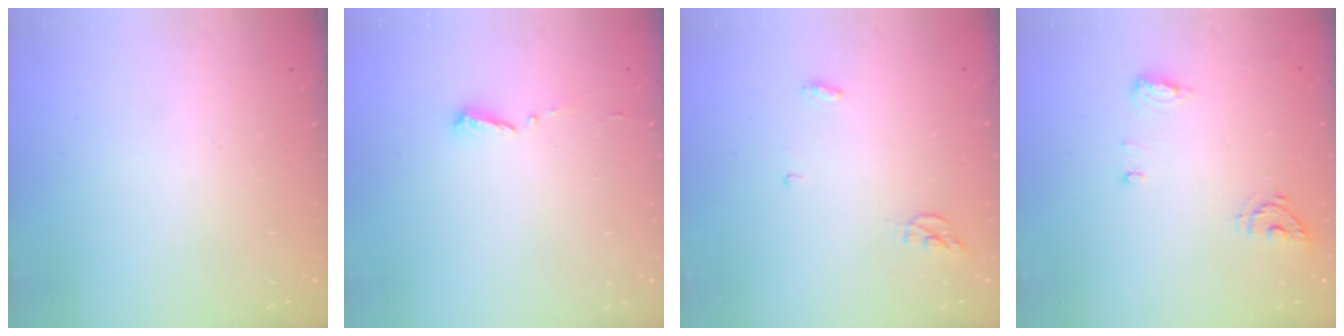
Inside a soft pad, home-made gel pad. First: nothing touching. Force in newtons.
{"total": 4.7, "press": 4.7, "slide": 0.4}
{"total": 4.9, "press": 4.9, "slide": 0.2}
{"total": 6.9, "press": 6.7, "slide": 1.7}